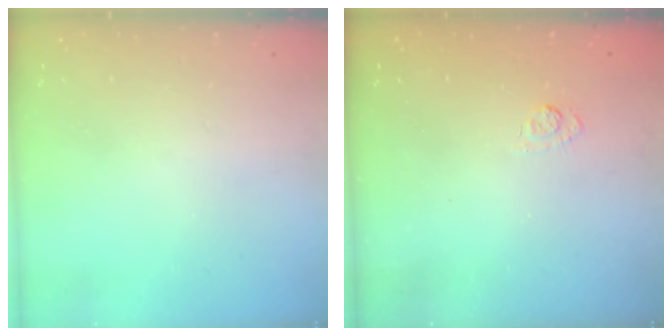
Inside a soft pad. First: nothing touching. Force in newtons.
{"total": 2.7, "press": 2.3, "slide": 1.5}